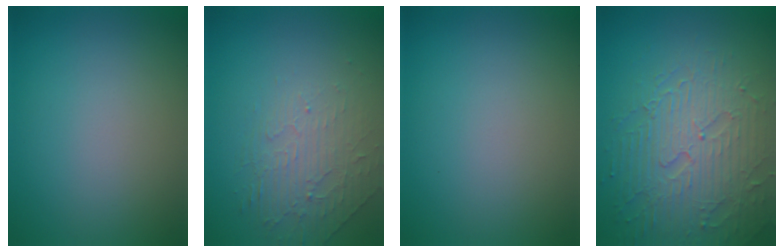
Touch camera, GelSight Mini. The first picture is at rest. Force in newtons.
{"total": 2.2, "press": 1.5, "slide": 1.7}
{"total": 0.0}
{"total": 7.0, "press": 5.7, "slide": 4.1}